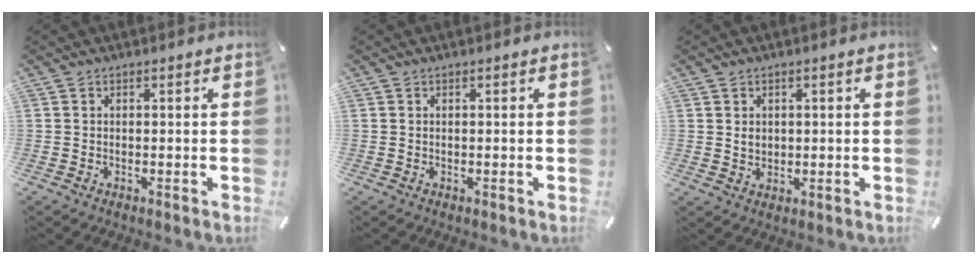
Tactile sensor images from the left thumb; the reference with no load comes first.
{"total": 0.0}
{"total": 2.2, "force": [0.7, 2.0, 0.8], "torque": [-0.012, -0.001, 0.011]}